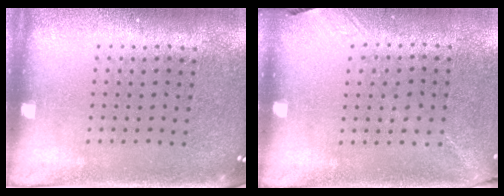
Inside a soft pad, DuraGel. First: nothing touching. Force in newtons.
{"total": 1.4, "press": 1.0, "slide": 0.9}